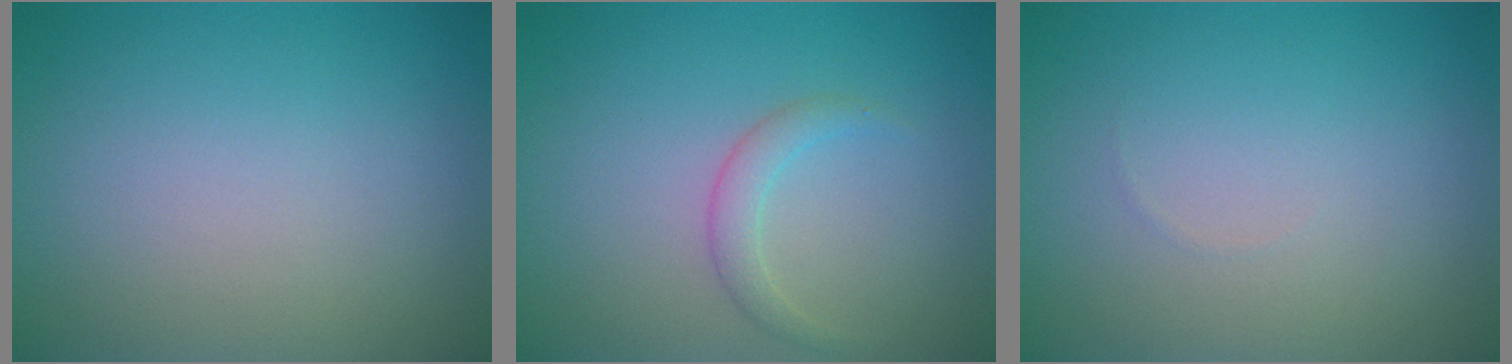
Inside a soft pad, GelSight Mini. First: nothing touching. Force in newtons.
{"total": 1.6, "press": 1.6, "slide": 0.0}
{"total": 0.0}